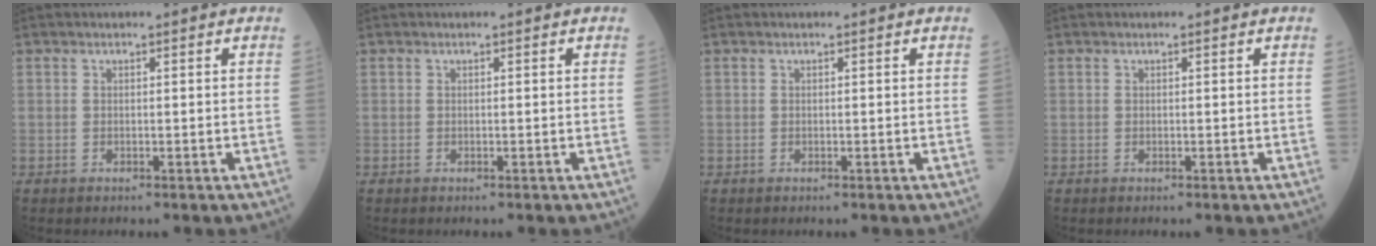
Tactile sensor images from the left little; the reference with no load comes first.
{"total": 0.0}
{"total": 0.0}
{"total": 0.0}